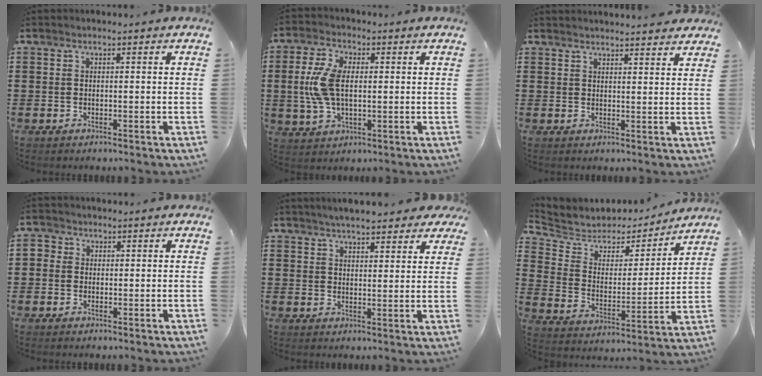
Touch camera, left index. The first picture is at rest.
{"total": 8.1, "force": [0.4, 4.4, 6.8], "torque": [-0.160, 0.007, 0.001]}
{"total": 2.6, "force": [2.6, -0.3, 0.2], "torque": [-0.010, -0.009, 0.049]}
{"total": 1.3, "force": [-0.2, 1.3, 0.3], "torque": [-0.008, 0.008, -0.006]}
{"total": 4.3, "force": [4.0, 0.7, 1.3], "torque": [-0.037, -0.005, 0.074]}
{"total": 4.6, "force": [4.0, 2.1, 0.3], "torque": [-0.040, -0.032, 0.064]}